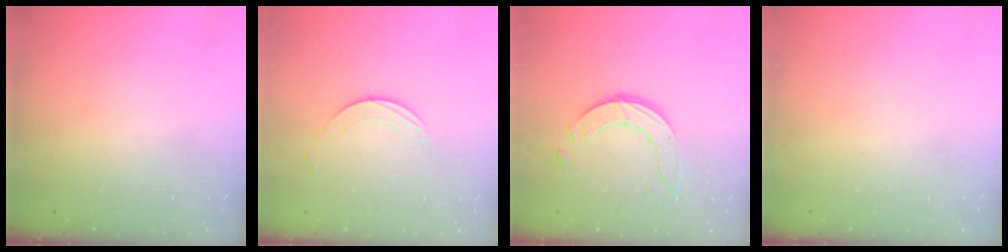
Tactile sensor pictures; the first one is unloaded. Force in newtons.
{"total": 1.6, "press": 1.6, "slide": 0.2}
{"total": 6.9, "press": 6.9, "slide": 0.6}
{"total": 0.0}